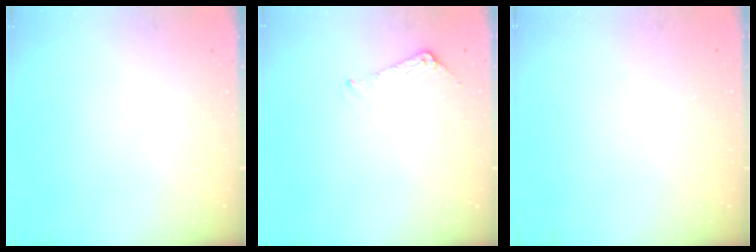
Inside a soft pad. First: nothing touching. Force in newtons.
{"total": 6.3, "press": 6.3, "slide": 0.7}
{"total": 0.0}